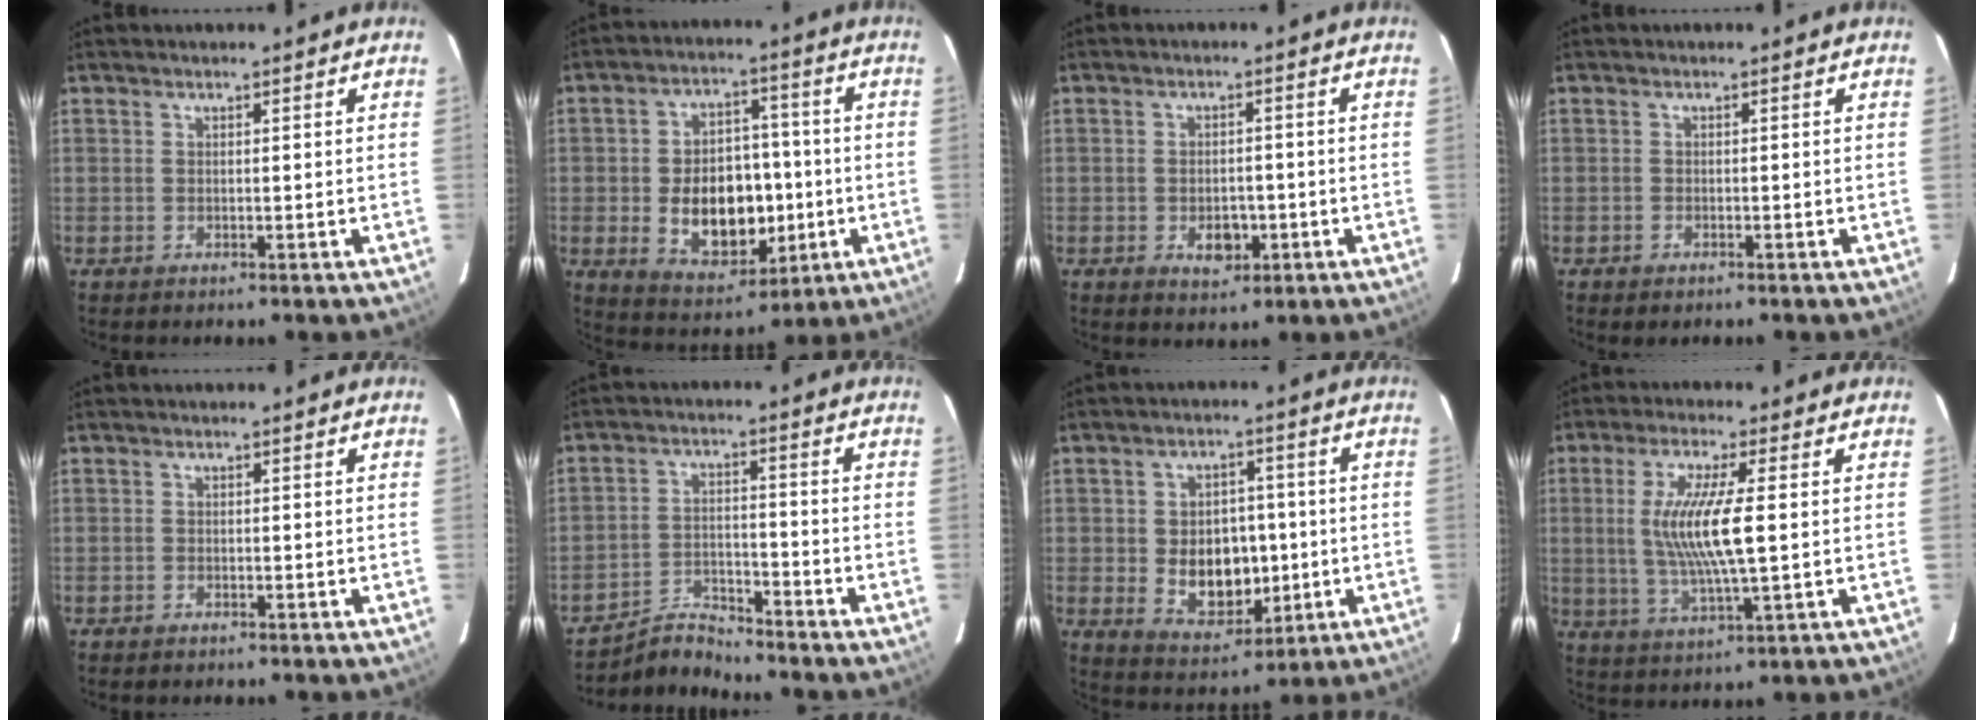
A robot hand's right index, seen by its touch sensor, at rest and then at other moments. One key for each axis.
{"total": 14.4, "fx": -2.5, "fy": 9.8, "fz": 10.2, "tx": -0.203, "ty": 0.012, "tz": -0.014}
{"total": 4.8, "fx": -1.7, "fy": 3.3, "fz": 3.1, "tx": -0.057, "ty": -0.002, "tz": -0.020}
{"total": 1.2, "fx": -0.9, "fy": 0.8, "fz": 0.5, "tx": -0.010, "ty": -0.001, "tz": -0.015}
{"total": 0.8, "fx": -0.7, "fy": 0.4, "fz": 0.0, "tx": -0.004, "ty": 0.003, "tz": -0.013}
{"total": 6.1, "fx": -6.1, "fy": 0.0, "fz": -0.7, "tx": 0.001, "ty": 0.024, "tz": -0.113}
{"total": 10.8, "fx": -1.2, "fy": 8.0, "fz": 7.2, "tx": -0.144, "ty": 0.000, "tz": 0.003}
{"total": 11.3, "fx": 0.6, "fy": 1.6, "fz": 11.1, "tx": -0.217, "ty": -0.007, "tz": 0.016}